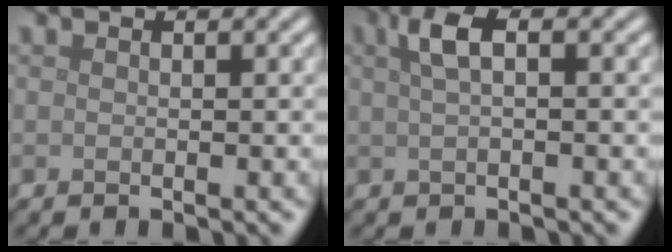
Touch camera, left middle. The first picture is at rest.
{"total": 2.7, "force": [1.0, 0.9, 2.4], "torque": [-0.044, 0.012, 0.017]}